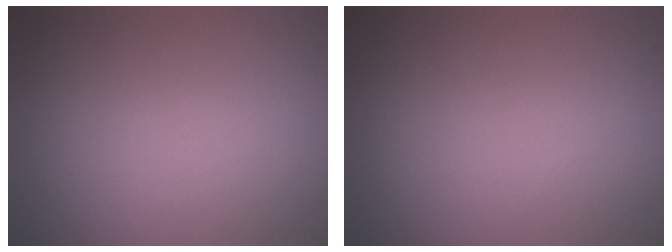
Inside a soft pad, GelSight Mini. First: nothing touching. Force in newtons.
{"total": 0.0}